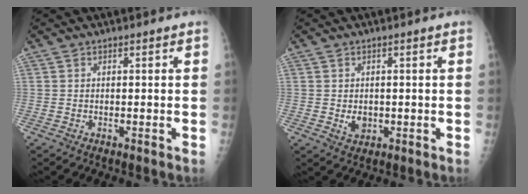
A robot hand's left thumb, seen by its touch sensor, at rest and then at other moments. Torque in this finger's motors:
{"motor_torque": [-0.07, 0.01, 0.03, 0.03, 0.00]}